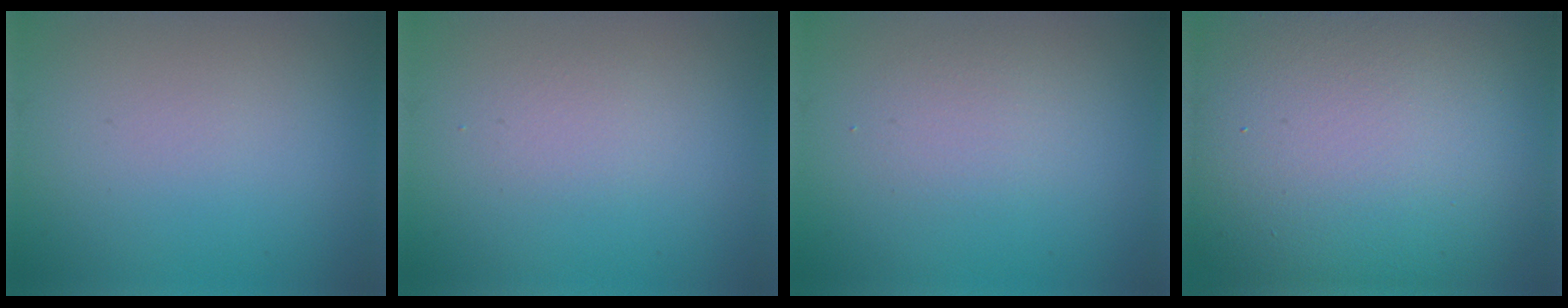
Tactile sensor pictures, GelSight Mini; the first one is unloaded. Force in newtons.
{"total": 1.1, "press": 1.1, "slide": 0.1}
{"total": 1.6, "press": 1.6, "slide": 0.1}
{"total": 18.9, "press": 18.9, "slide": 0.9}